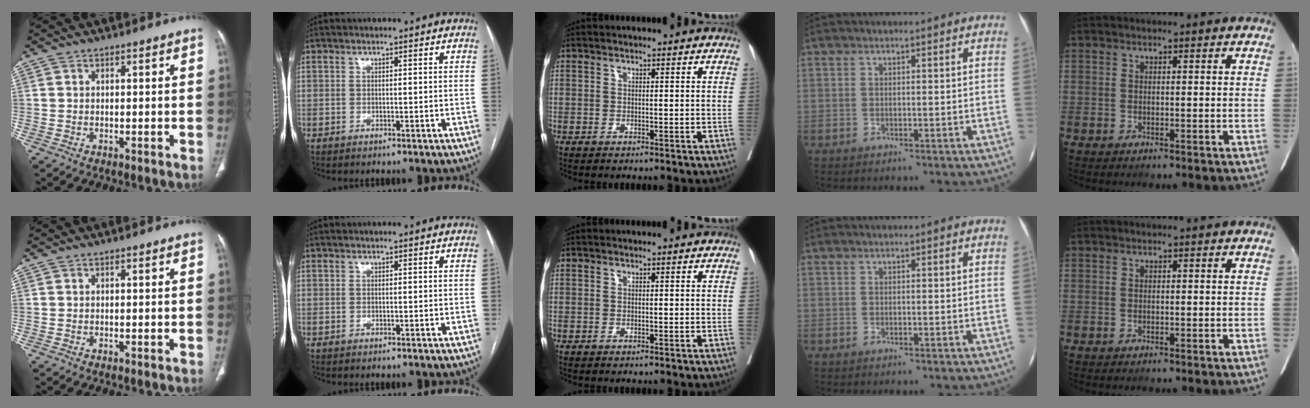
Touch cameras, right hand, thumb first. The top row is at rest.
{}